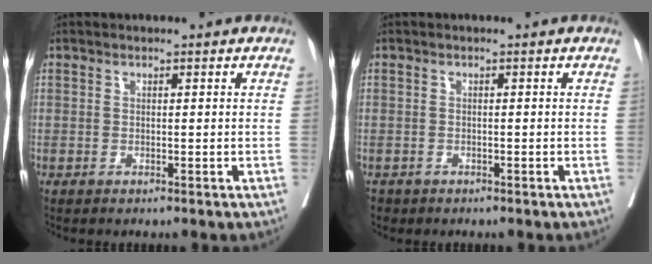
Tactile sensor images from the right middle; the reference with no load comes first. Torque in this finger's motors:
{"motor_torque": [0.25, -0.25, -0.01, 0.01]}